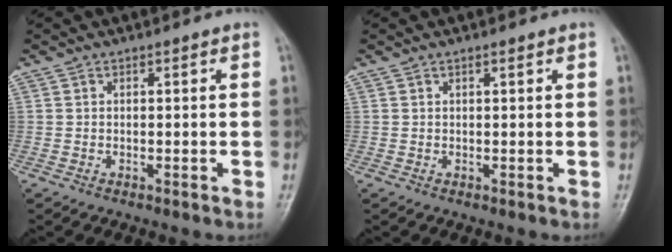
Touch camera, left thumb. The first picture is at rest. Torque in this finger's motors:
{"motor_torque": [-0.49, -0.15, -0.30, -0.24, 0.00]}